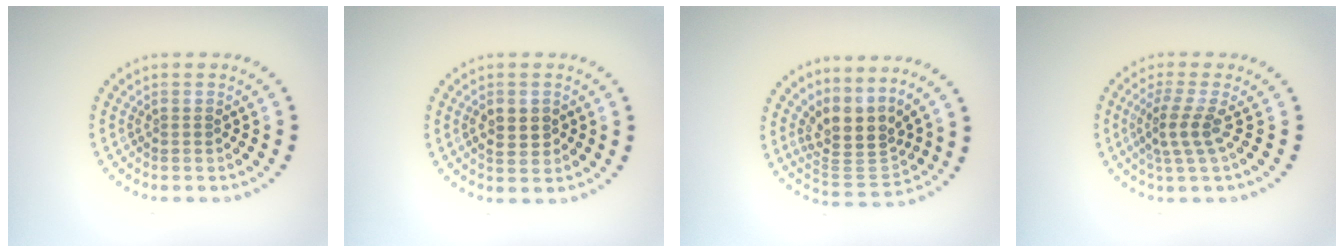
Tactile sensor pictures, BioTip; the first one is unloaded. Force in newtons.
{"total": 2.6, "press": 2.6, "slide": 0.0}
{"total": 4.0, "press": 3.0, "slide": 2.7}
{"total": 2.6, "press": 1.9, "slide": 1.7}